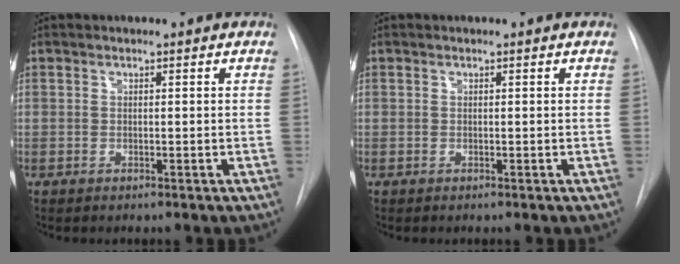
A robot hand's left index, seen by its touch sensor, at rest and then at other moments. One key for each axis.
{"total": 0.0}